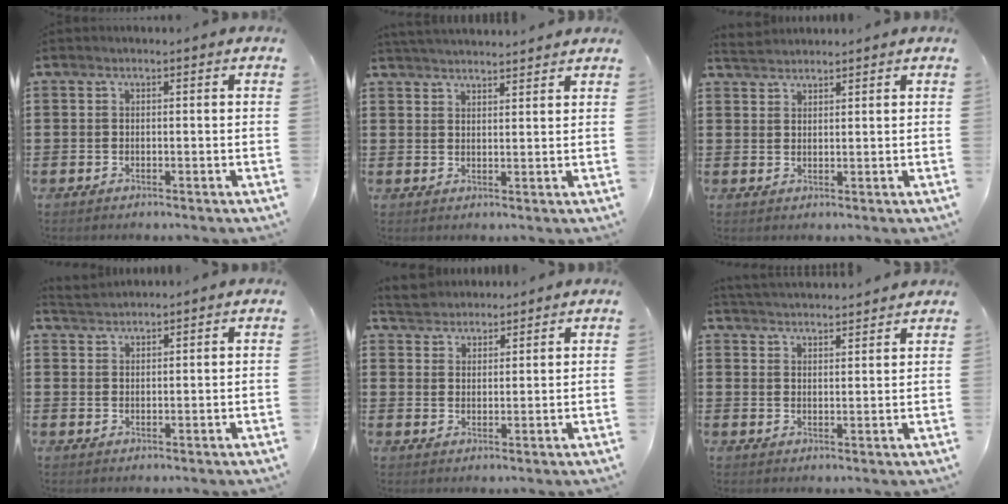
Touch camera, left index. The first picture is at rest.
{"total": 3.0, "force": [3.0, -0.2, 0.2], "torque": [-0.013, -0.006, 0.057]}
{"total": 2.2, "force": [2.2, 0.3, 0.1], "torque": [-0.008, 0.003, 0.044]}
{"total": 2.2, "force": [2.2, 0.0, 0.0], "torque": [-0.006, 0.001, 0.044]}
{"total": 3.5, "force": [3.3, 1.2, -0.3], "torque": [-0.009, -0.004, 0.062]}
{"total": 3.4, "force": [3.4, -0.2, 0.0], "torque": [-0.012, -0.015, 0.062]}